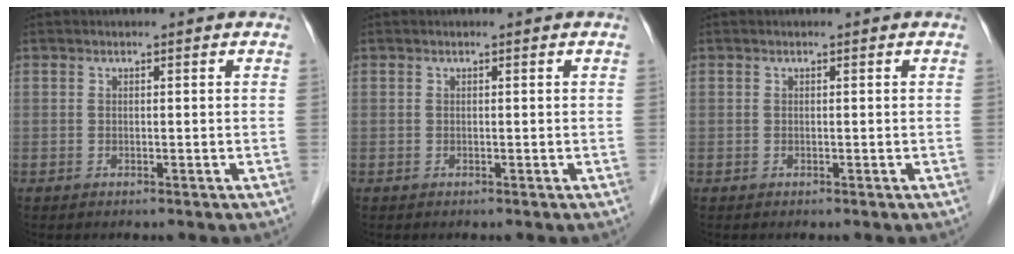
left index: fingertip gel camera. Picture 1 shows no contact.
{"total": 0.0}
{"total": 0.0}